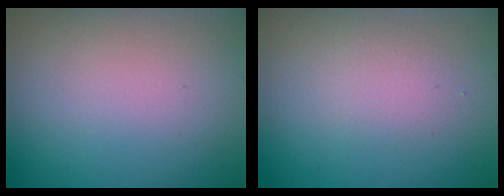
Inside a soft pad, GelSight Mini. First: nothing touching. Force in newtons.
{"total": 1.6, "press": 1.6, "slide": 0.0}